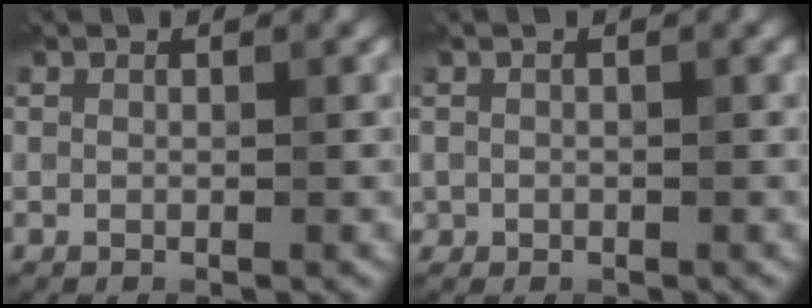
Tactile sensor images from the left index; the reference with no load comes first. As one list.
[{"total": 0.7, "force": [-0.1, 0.7, 0.1], "torque": [0.003, -0.004, -0.004]}]